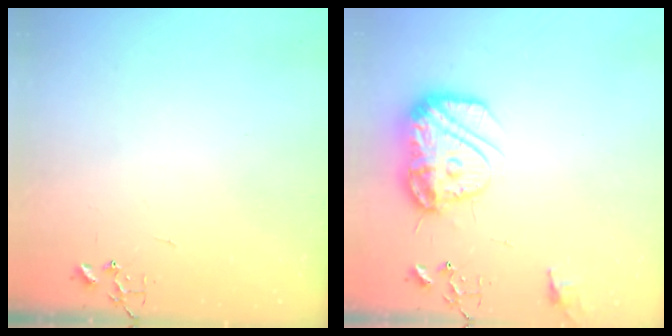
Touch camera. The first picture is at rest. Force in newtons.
{"total": 15.6, "press": 15.5, "slide": 1.6}